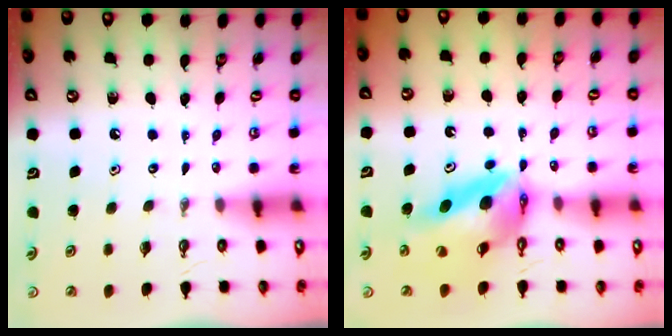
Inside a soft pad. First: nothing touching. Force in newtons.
{"total": 14.2, "press": 14.1, "slide": 1.5}